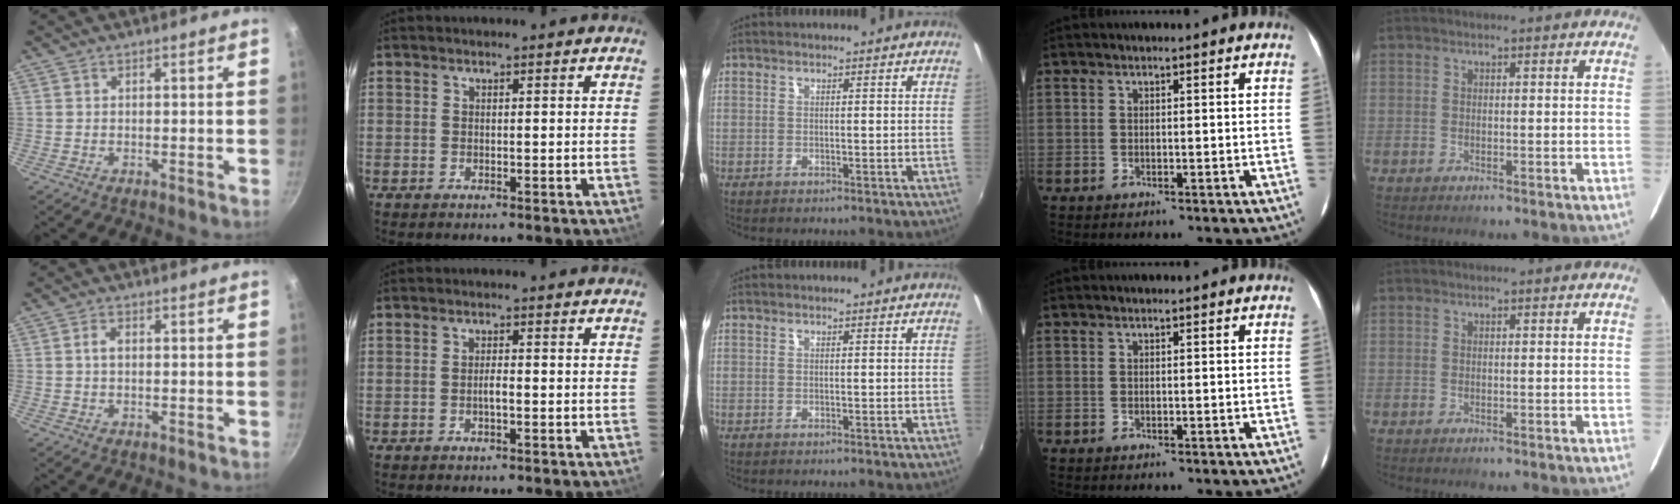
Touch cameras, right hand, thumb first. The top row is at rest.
{"thumb": {"total": 1.8, "force": [0.1, 1.2, 1.4], "torque": [-0.024, 0.004, 0.001]}, "index": {"total": 1.4, "force": [-0.5, 0.3, 1.3], "torque": [-0.025, 0.000, -0.010]}}